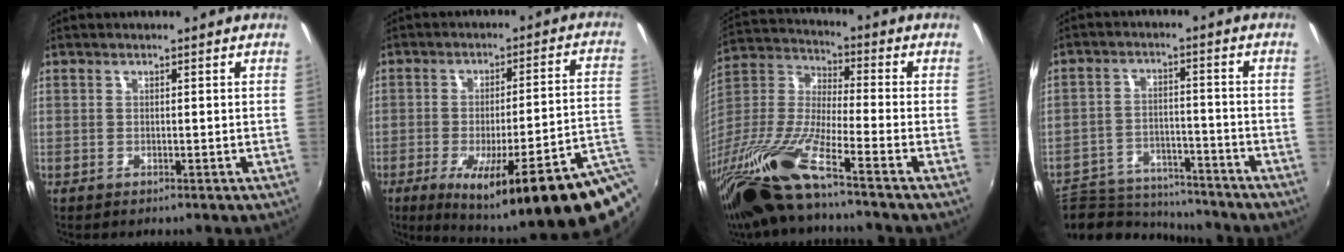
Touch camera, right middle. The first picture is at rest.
{"total": 22.4, "force": [-10.0, 1.9, 20.0], "torque": [-0.276, -0.046, -0.133]}
{"total": 18.0, "force": [-13.3, 0.1, 12.1], "torque": [-0.249, -0.038, -0.266]}
{"total": 13.1, "force": [-11.9, 4.6, 3.1], "torque": [-0.084, 0.009, -0.182]}